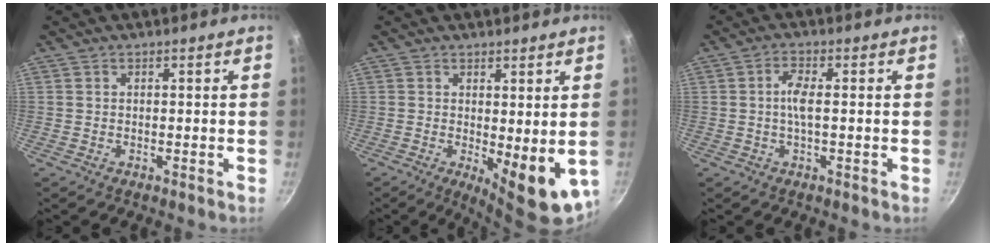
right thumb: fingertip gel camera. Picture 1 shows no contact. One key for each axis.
{"total": 9.6, "fx": -0.5, "fy": 3.5, "fz": 8.9, "tx": -0.102, "ty": -0.010, "tz": 0.005}
{"total": 3.5, "fx": -0.1, "fy": 0.9, "fz": 3.3, "tx": -0.077, "ty": 0.007, "tz": -0.005}